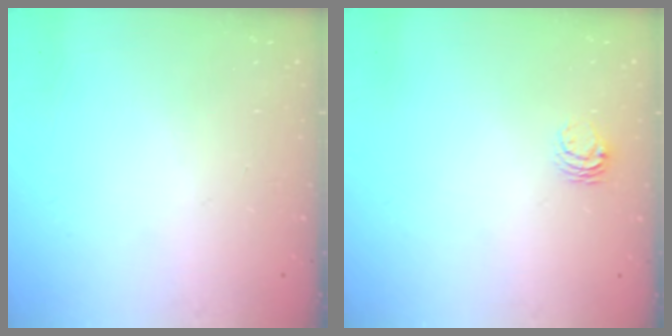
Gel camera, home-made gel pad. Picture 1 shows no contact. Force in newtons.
{"total": 3.7, "press": 3.7, "slide": 0.2}